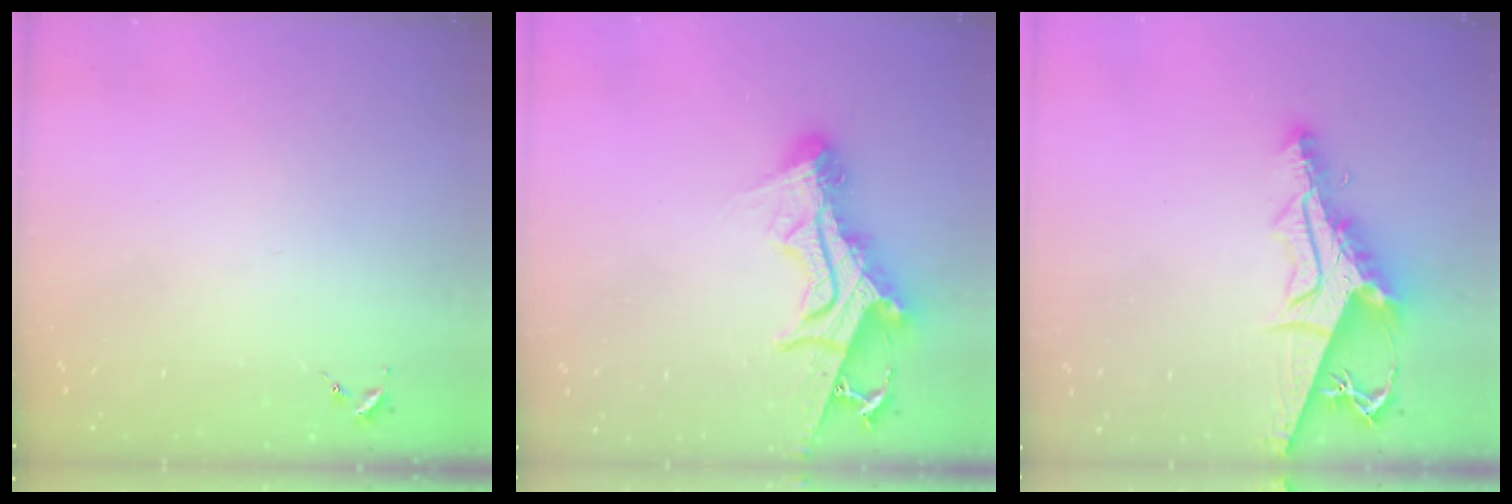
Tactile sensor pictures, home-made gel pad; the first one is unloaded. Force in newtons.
{"total": 15.1, "press": 15.0, "slide": 1.3}
{"total": 12.0, "press": 12.0, "slide": 1.2}